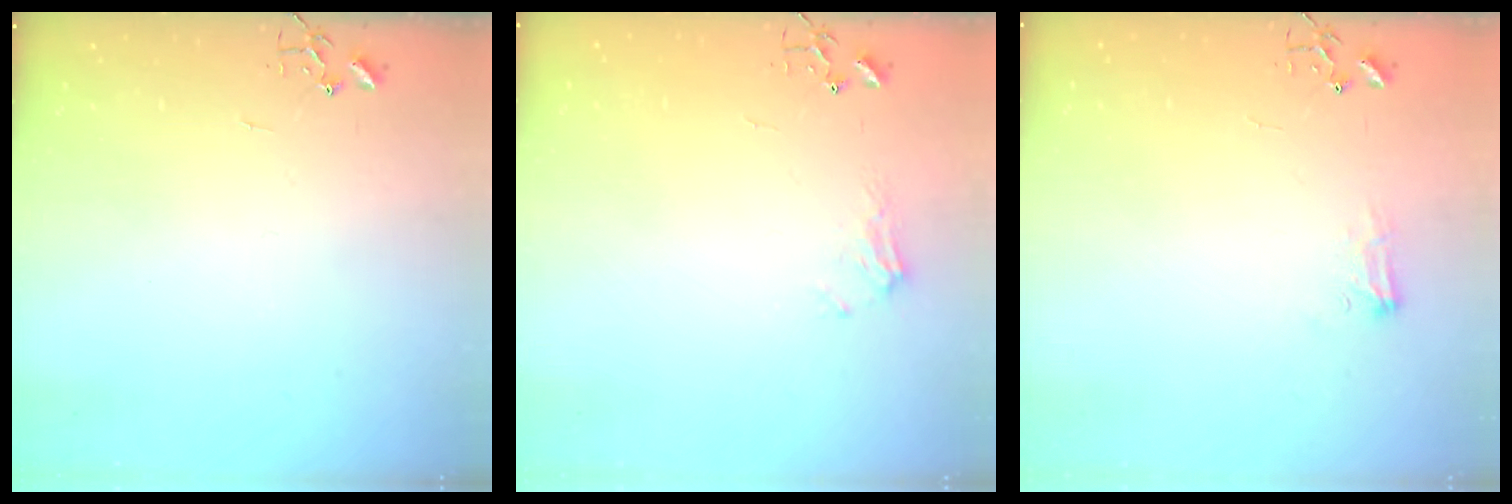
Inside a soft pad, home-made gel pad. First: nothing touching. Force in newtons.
{"total": 7.2, "press": 7.2, "slide": 0.8}
{"total": 7.3, "press": 7.2, "slide": 0.9}